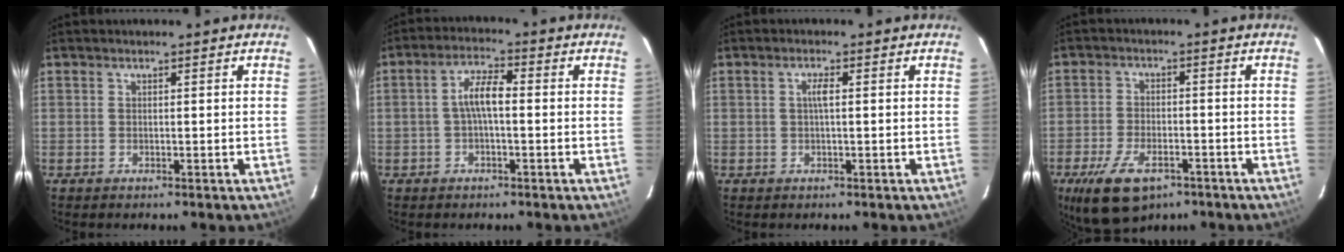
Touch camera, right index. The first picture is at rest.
{"total": 5.0, "force": [-0.5, 1.6, 4.8], "torque": [-0.095, 0.015, -0.008]}
{"total": 1.8, "force": [0.1, 0.2, 1.8], "torque": [-0.034, 0.004, 0.000]}
{"total": 11.3, "force": [-6.8, 5.5, 7.2], "torque": [-0.158, -0.019, -0.113]}